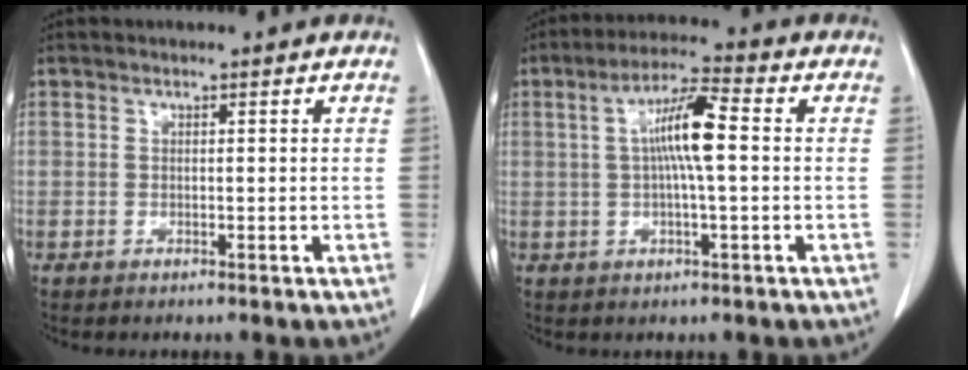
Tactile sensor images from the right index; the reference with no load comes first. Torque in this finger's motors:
{"motor_torque": [1.25, 0.02, 0.56, 0.11]}